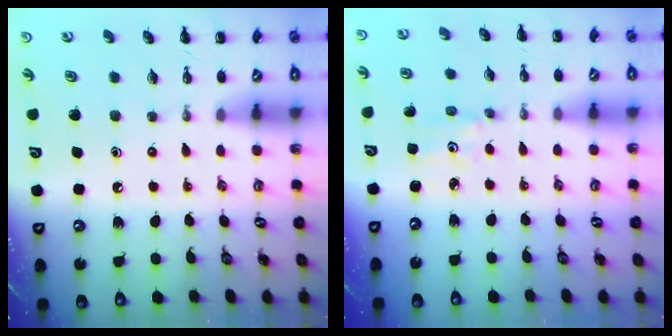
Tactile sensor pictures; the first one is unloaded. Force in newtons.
{"total": 1.1, "press": 1.0, "slide": 0.3}